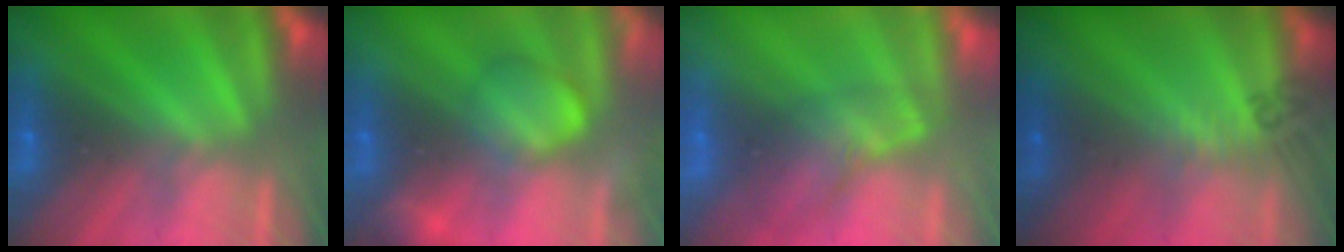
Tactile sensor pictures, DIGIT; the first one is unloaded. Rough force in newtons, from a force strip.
{"total": 2.4}
{"total": 2.5}
{"total": 2.4}